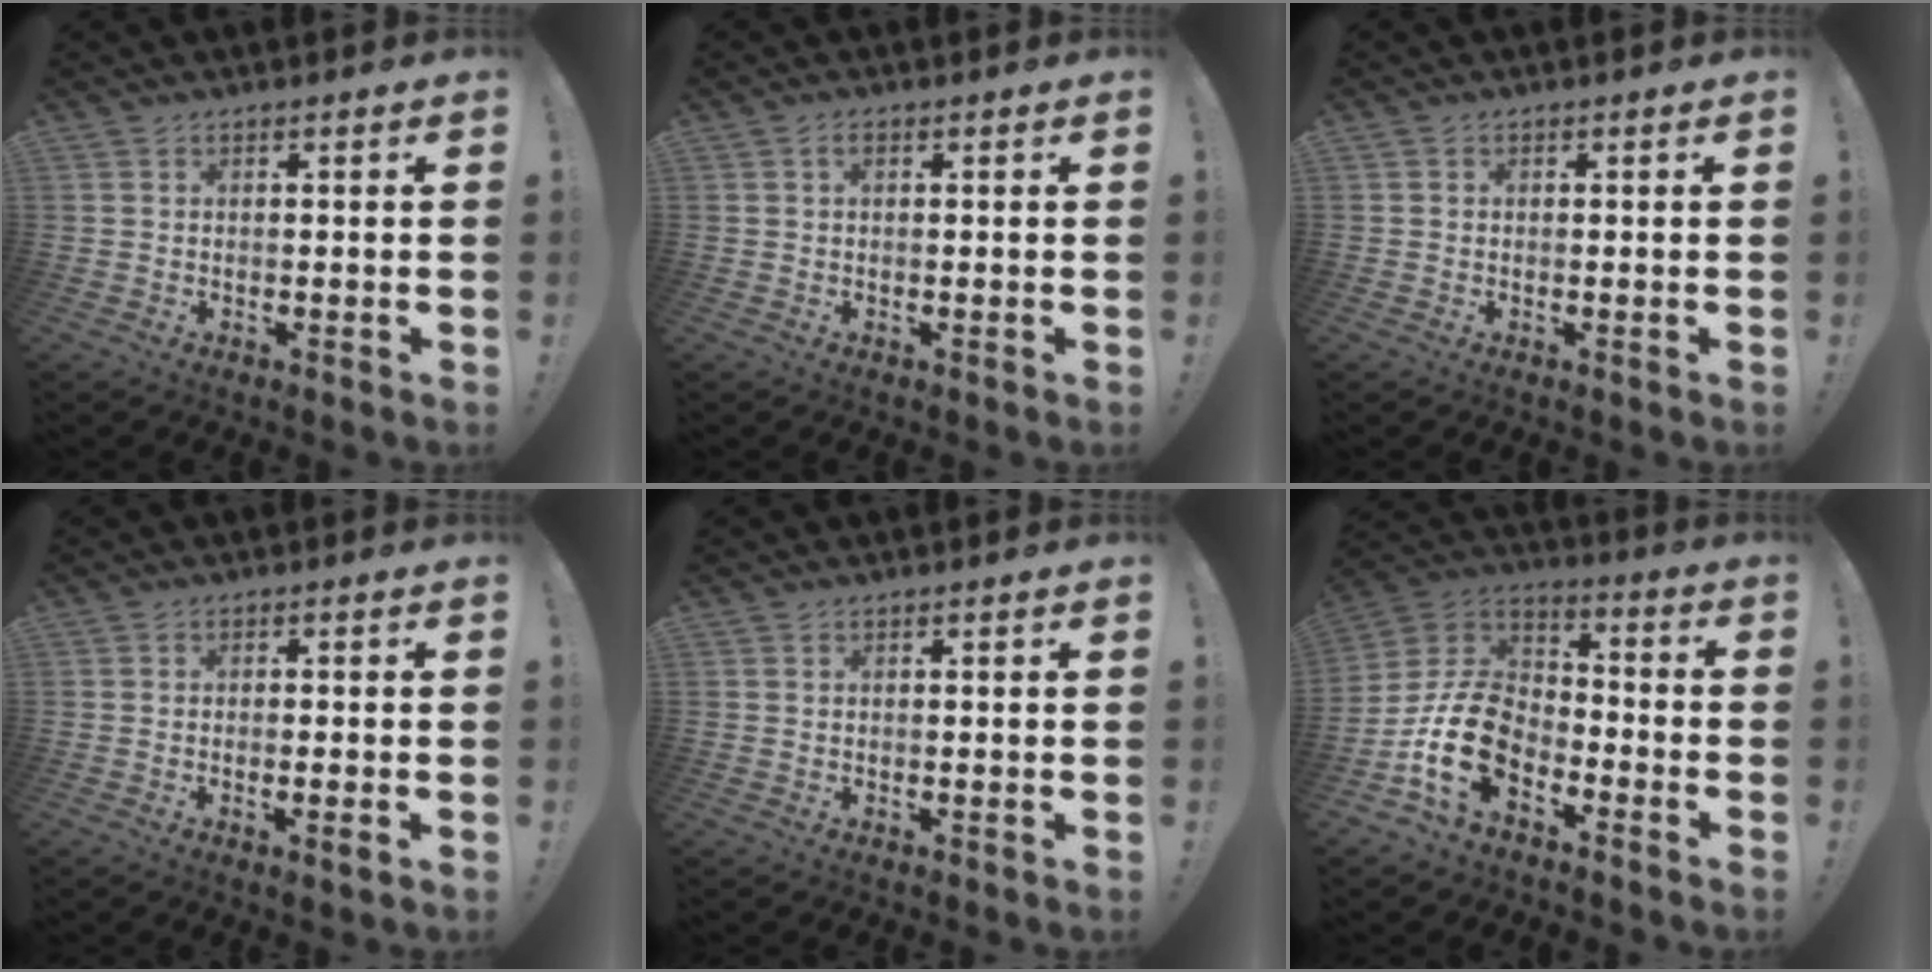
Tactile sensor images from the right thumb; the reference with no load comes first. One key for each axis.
{"total": 1.1, "fx": 0.3, "fy": 0.7, "fz": 0.8, "tx": -0.010, "ty": 0.000, "tz": 0.003}
{"total": 0.6, "fx": -0.1, "fy": 0.6, "fz": 0.0, "tx": 0.001, "ty": 0.002, "tz": -0.001}
{"total": 2.4, "fx": -1.0, "fy": -0.1, "fz": 2.2, "tx": -0.037, "ty": -0.003, "tz": -0.016}
{"total": 0.0}
{"total": 16.9, "fx": -8.3, "fy": 10.5, "fz": 10.4, "tx": -0.211, "ty": 0.049, "tz": -0.138}